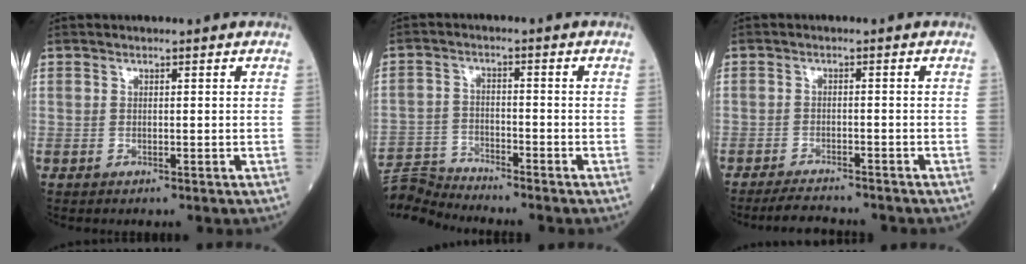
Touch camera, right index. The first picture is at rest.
{"total": 6.5, "force": [-6.3, -1.2, -1.2], "torque": [0.018, -0.001, -0.122]}
{"total": 5.5, "force": [-5.2, 0.5, 1.6], "torque": [-0.027, -0.016, -0.086]}